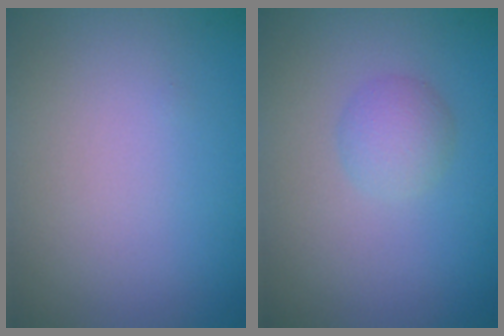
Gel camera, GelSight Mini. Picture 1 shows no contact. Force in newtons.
{"total": 2.0, "press": 2.0, "slide": 0.0}